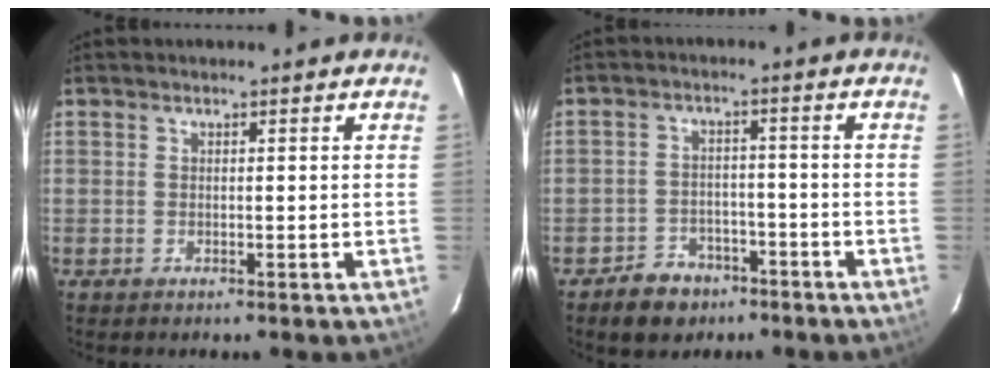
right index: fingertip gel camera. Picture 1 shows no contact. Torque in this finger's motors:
{"motor_torque": [-0.78, -0.54, -0.54, -0.21]}